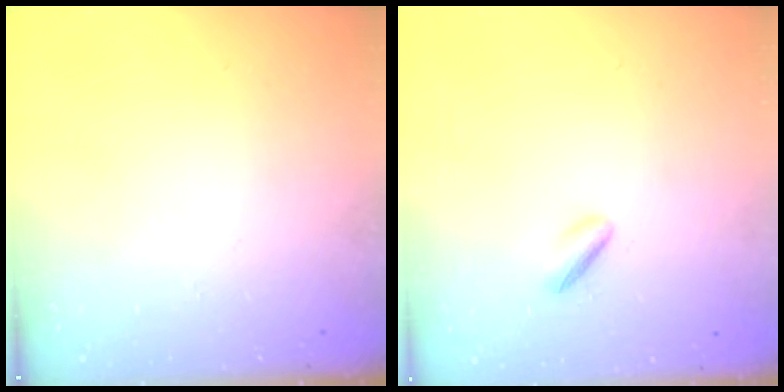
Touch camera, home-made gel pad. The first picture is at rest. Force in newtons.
{"total": 3.0, "press": 2.8, "slide": 0.9}